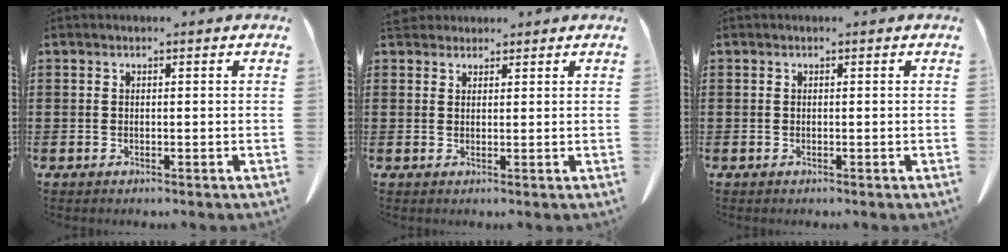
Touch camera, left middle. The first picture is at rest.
{"total": 2.7, "force": [2.4, 1.0, 0.6], "torque": [-0.020, 0.002, 0.048]}
{"total": 0.0}